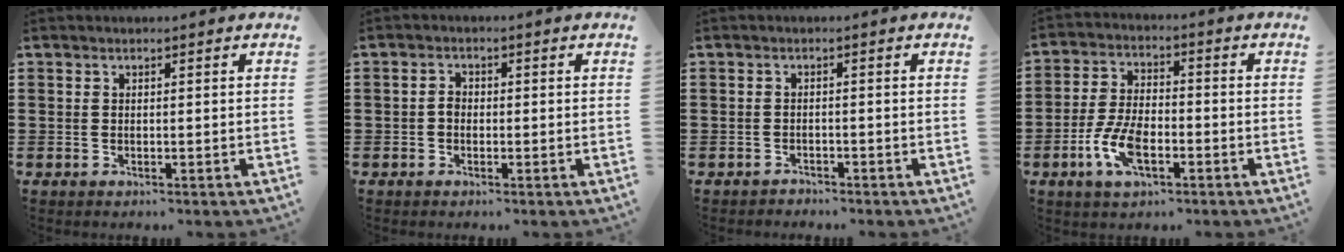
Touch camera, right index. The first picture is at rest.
{"total": 1.5, "force": [-0.3, 1.0, 1.0], "torque": [-0.021, 0.003, -0.007]}
{"total": 1.3, "force": [-1.3, 0.3, 0.0], "torque": [-0.005, 0.001, -0.028]}
{"total": 7.6, "force": [-3.0, 3.5, 6.0], "torque": [-0.146, -0.007, -0.063]}